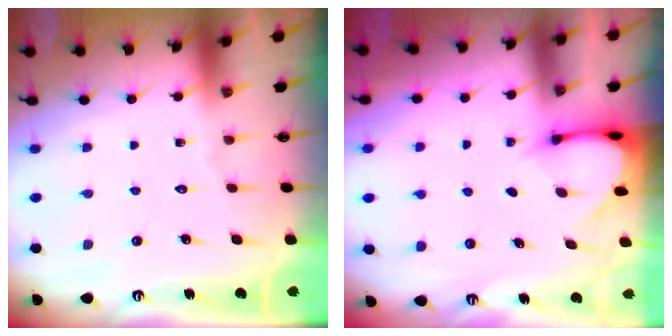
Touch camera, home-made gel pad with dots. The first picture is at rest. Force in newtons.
{"total": 2.9, "press": 2.9, "slide": 0.2}